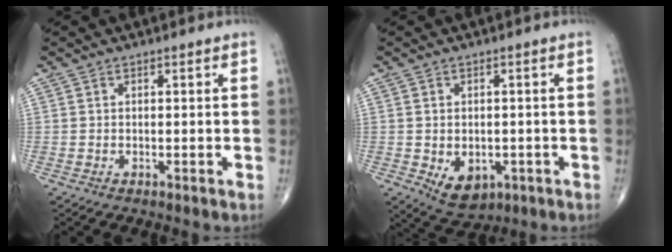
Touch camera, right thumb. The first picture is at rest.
{"total": 7.1, "force": [-2.0, 4.9, 4.7], "torque": [-0.055, 0.000, -0.015]}